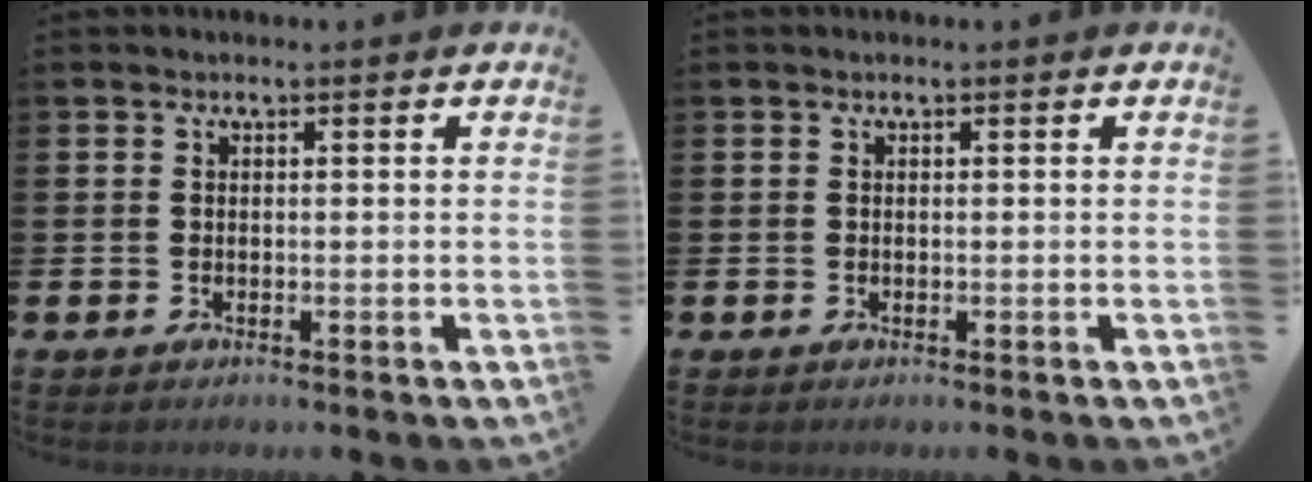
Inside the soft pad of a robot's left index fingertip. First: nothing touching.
{"total": 0.0}